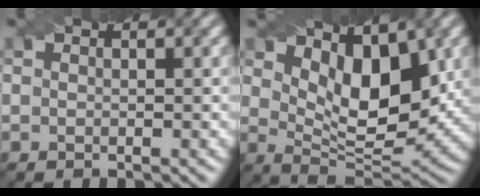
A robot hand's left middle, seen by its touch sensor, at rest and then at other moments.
{"total": 7.6, "force": [3.1, 3.5, 6.0], "torque": [-0.105, -0.015, 0.049]}